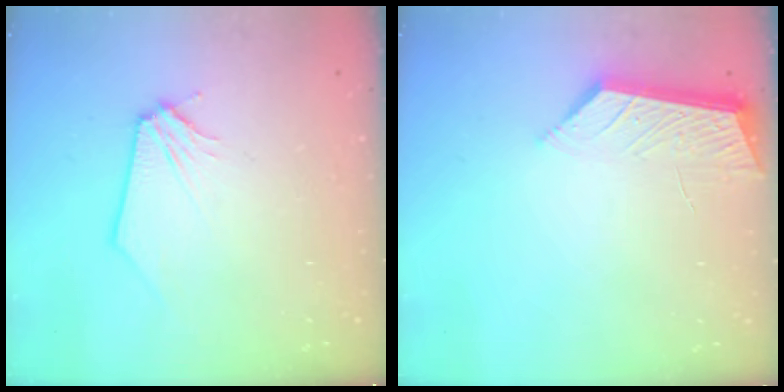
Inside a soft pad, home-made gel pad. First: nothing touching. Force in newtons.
{"total": 5.6, "press": 5.5, "slide": 0.7}